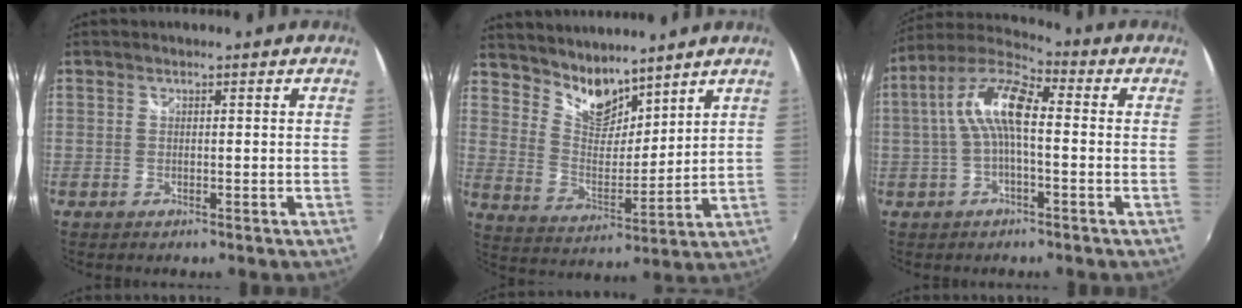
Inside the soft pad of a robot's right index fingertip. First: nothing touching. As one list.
[{"total": 9.2, "force": [8.0, 3.6, 2.7], "torque": [-0.048, -0.002, 0.155]}, {"total": 10.5, "force": [0.1, 3.6, 9.9], "torque": [-0.203, 0.025, -0.003]}]